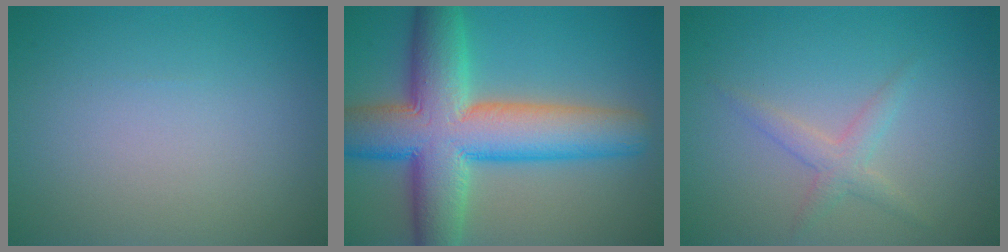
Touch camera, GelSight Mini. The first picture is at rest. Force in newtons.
{"total": 12.3, "press": 12.3, "slide": 0.4}
{"total": 1.9, "press": 1.9, "slide": 0.1}